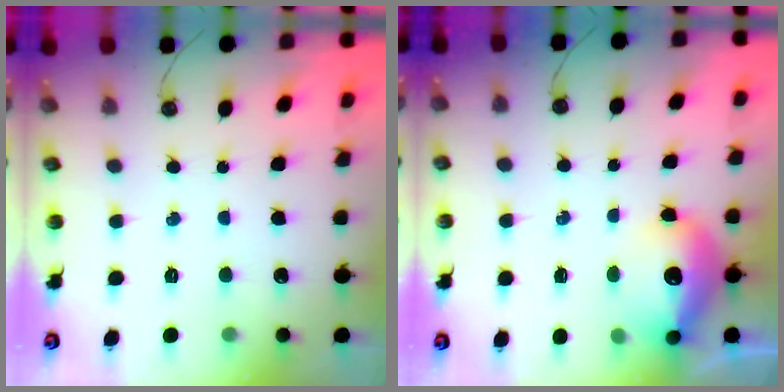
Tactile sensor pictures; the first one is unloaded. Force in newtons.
{"total": 14.1, "press": 14.0, "slide": 1.1}